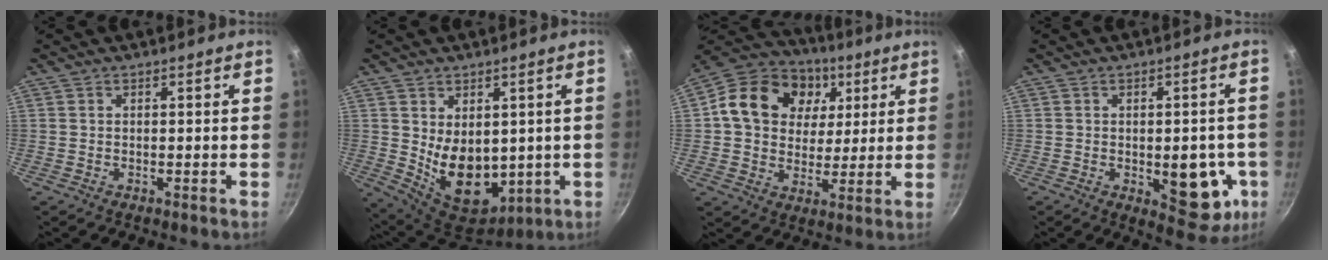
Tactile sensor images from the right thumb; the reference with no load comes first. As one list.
[{"total": 13.6, "force": [0.6, 9.4, 9.8], "torque": [-0.126, -0.039, 0.041]}, {"total": 19.3, "force": [5.2, 15.3, 10.6], "torque": [-0.164, 0.009, 0.077]}, {"total": 11.8, "force": [-2.5, 6.0, 9.8], "torque": [-0.073, 0.002, -0.024]}]